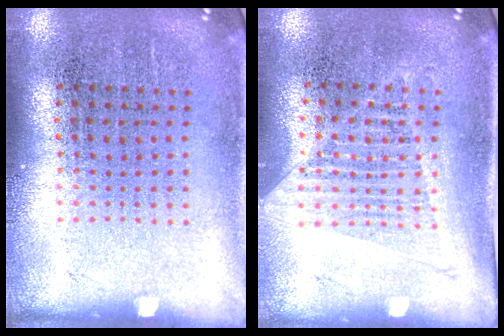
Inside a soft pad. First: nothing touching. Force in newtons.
{"total": 1.2, "press": 1.1, "slide": 0.5}